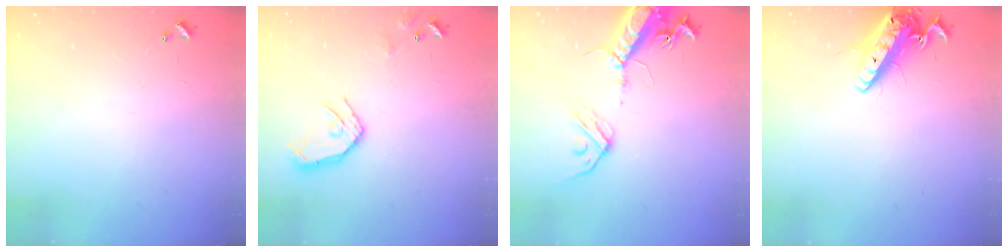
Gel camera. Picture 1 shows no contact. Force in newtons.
{"total": 11.7, "press": 11.6, "slide": 1.2}
{"total": 16.9, "press": 16.5, "slide": 3.8}
{"total": 14.0, "press": 13.8, "slide": 2.7}